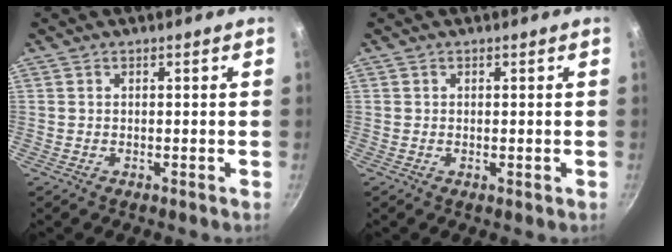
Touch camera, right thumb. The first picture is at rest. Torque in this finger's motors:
{"motor_torque": [-0.86, 0.06, -0.25, 0.17, -0.05]}